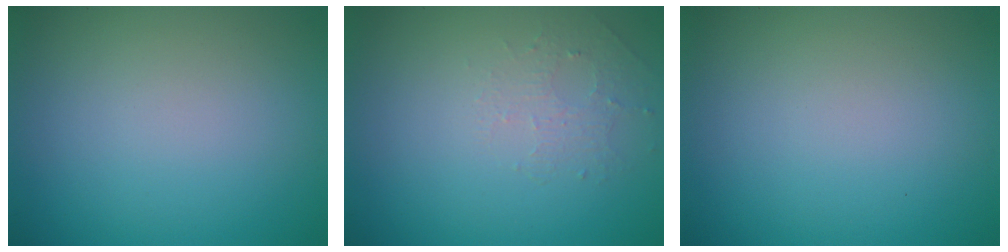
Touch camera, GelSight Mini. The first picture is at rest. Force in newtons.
{"total": 1.3, "press": 0.7, "slide": 1.2}
{"total": 0.0}